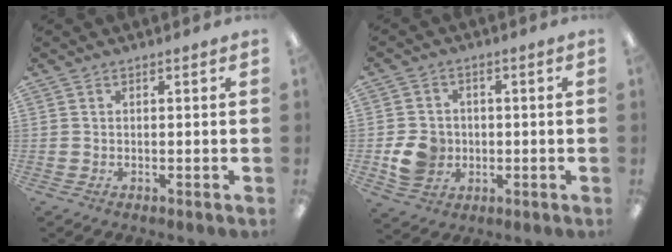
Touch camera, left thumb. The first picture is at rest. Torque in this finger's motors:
{"motor_torque": [-0.03, 0.04, 0.13, -0.13, 0.01]}